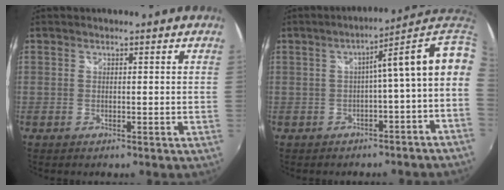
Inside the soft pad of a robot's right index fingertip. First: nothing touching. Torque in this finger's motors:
{"motor_torque": [1.56, -0.41, 0.67, 0.13]}